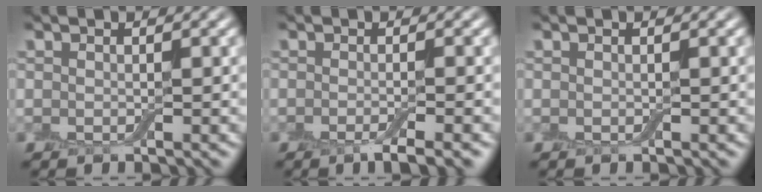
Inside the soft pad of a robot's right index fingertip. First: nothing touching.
{"total": 2.9, "force": [-1.6, 0.6, 2.3], "torque": [-0.029, -0.003, -0.031]}
{"total": 0.0}